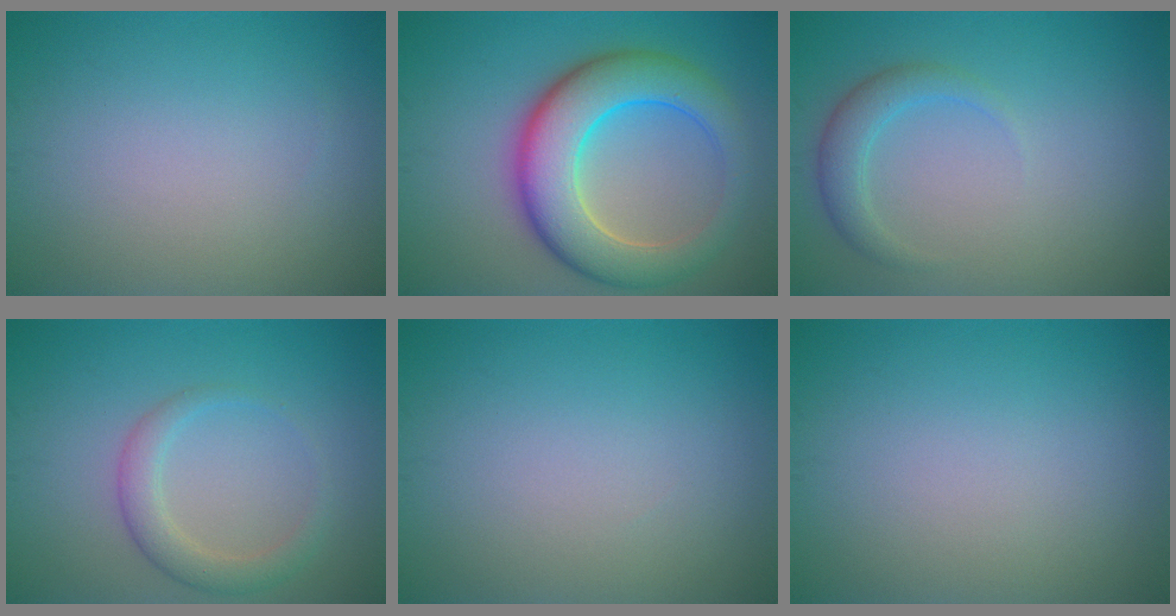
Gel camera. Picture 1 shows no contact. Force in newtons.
{"total": 9.1, "press": 9.1, "slide": 0.4}
{"total": 2.4, "press": 2.4, "slide": 0.1}
{"total": 2.6, "press": 2.6, "slide": 0.2}
{"total": 0.0}
{"total": 0.0}